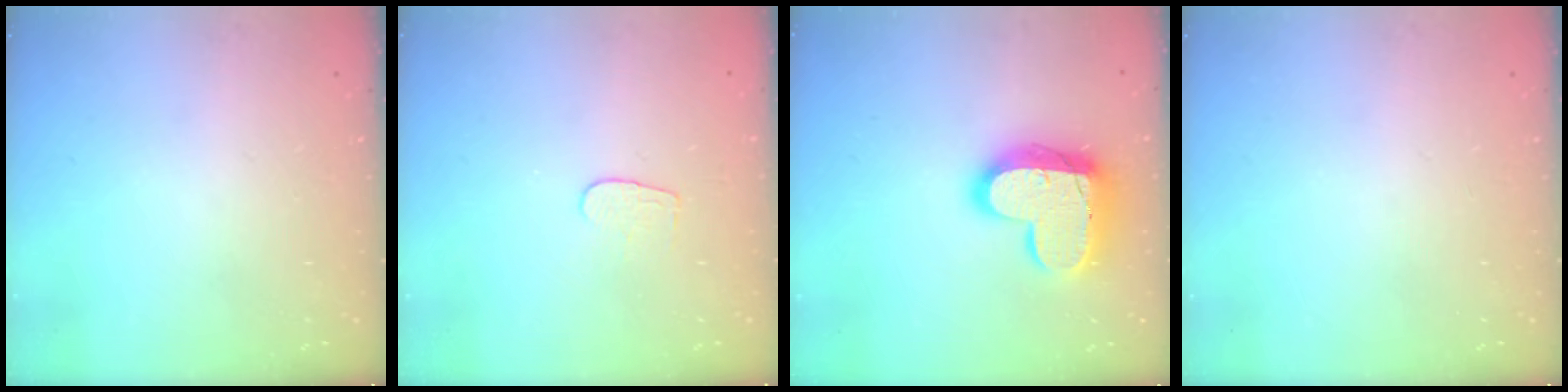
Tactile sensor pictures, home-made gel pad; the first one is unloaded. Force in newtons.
{"total": 4.6, "press": 4.6, "slide": 0.2}
{"total": 18.5, "press": 18.5, "slide": 1.4}
{"total": 0.0}